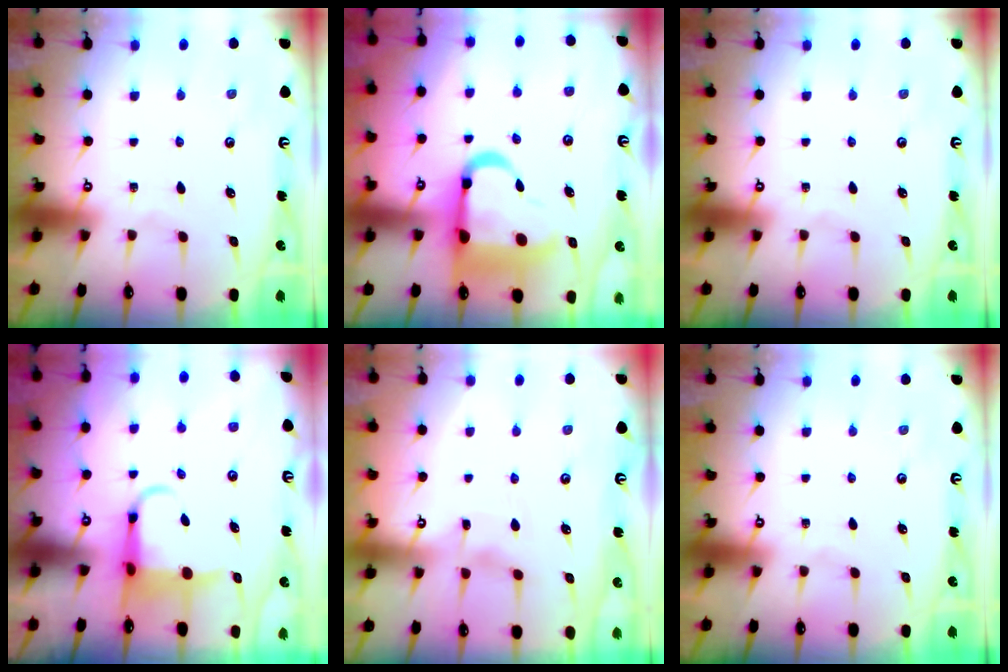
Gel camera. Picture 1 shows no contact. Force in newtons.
{"total": 17.2, "press": 17.1, "slide": 1.9}
{"total": 0.0}
{"total": 5.5, "press": 5.4, "slide": 1.3}
{"total": 3.3, "press": 3.3, "slide": 0.4}
{"total": 0.0}